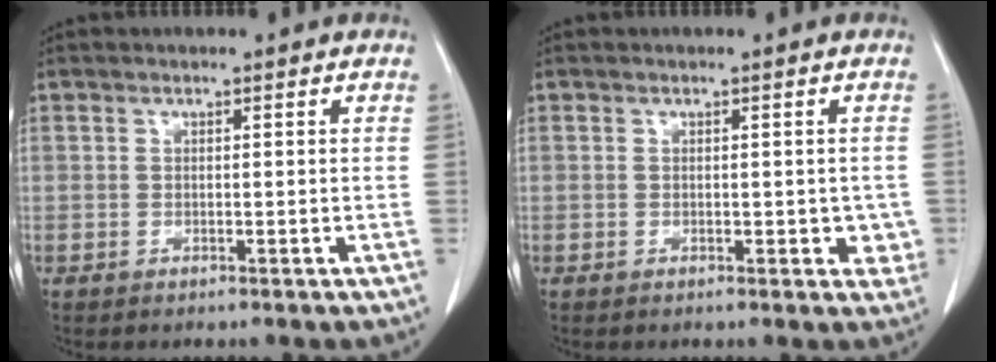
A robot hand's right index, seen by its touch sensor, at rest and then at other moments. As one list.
[{"total": 3.2, "force": [-0.3, 2.0, 2.5], "torque": [-0.012, 0.003, 0.000]}]